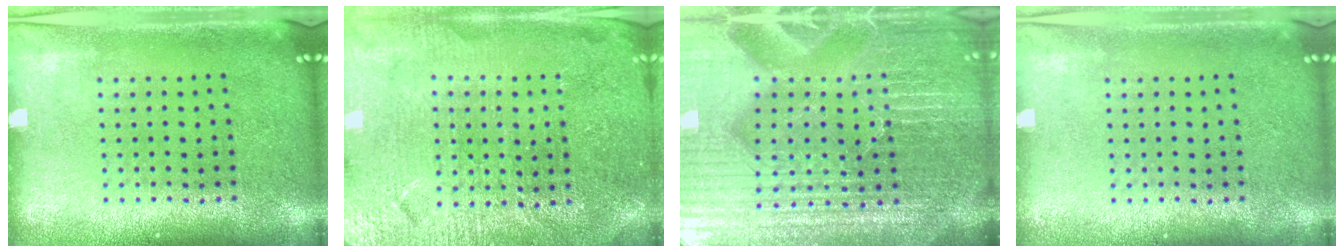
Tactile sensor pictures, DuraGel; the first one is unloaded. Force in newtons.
{"total": 3.7, "press": 3.6, "slide": 1.0}
{"total": 6.3, "press": 5.6, "slide": 2.8}
{"total": 0.0}